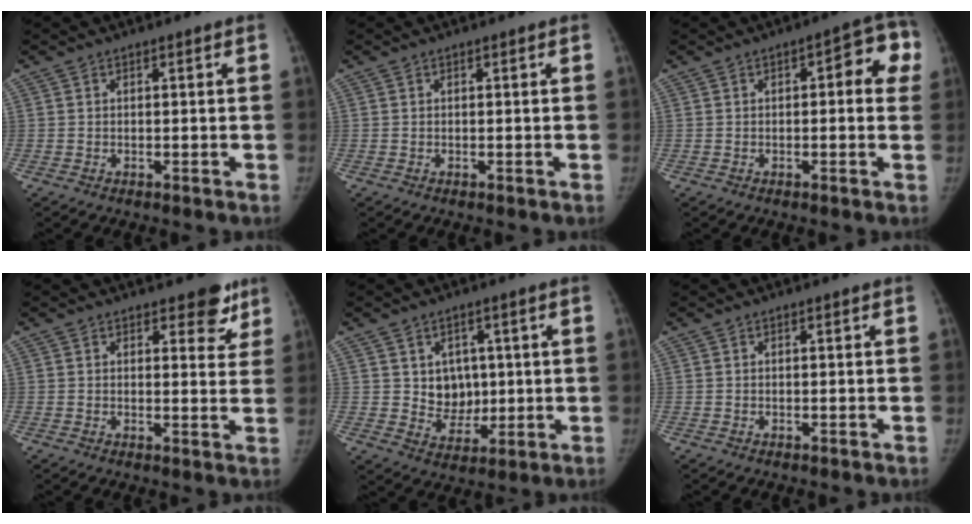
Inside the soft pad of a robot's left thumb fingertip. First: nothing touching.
{"total": 0.0}
{"total": 7.2, "force": [1.5, 3.2, 6.3], "torque": [-0.039, 0.017, 0.006]}
{"total": 4.7, "force": [3.2, 2.3, 2.6], "torque": [0.001, -0.016, 0.036]}
{"total": 7.0, "force": [1.3, 6.0, 3.4], "torque": [-0.013, -0.011, 0.031]}
{"total": 0.0}